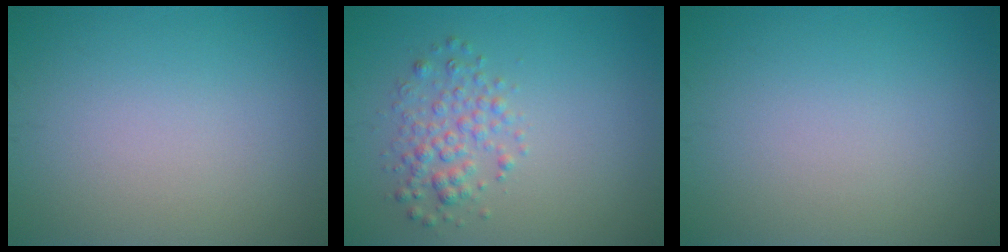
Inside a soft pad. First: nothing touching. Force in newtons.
{"total": 2.6, "press": 2.6, "slide": 0.0}
{"total": 0.0}